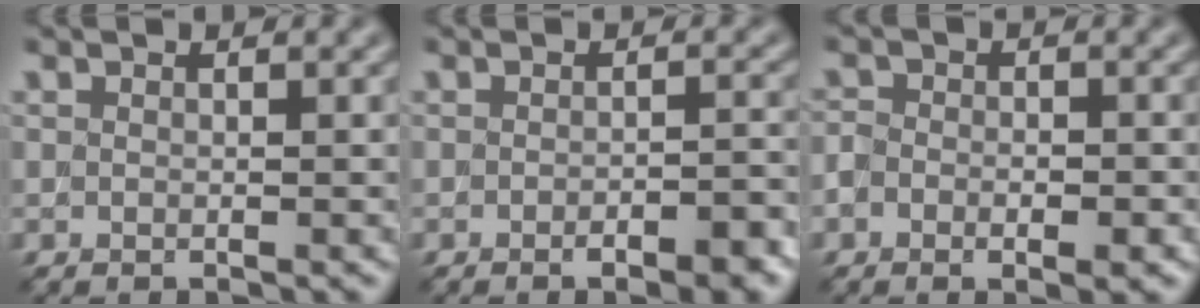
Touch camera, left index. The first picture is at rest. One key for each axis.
{"total": 3.5, "fx": -2.0, "fy": 0.9, "fz": 2.7, "tx": -0.034, "ty": 0.006, "tz": -0.025}
{"total": 3.2, "fx": -1.4, "fy": 1.9, "fz": 2.1, "tx": -0.024, "ty": 0.004, "tz": -0.019}